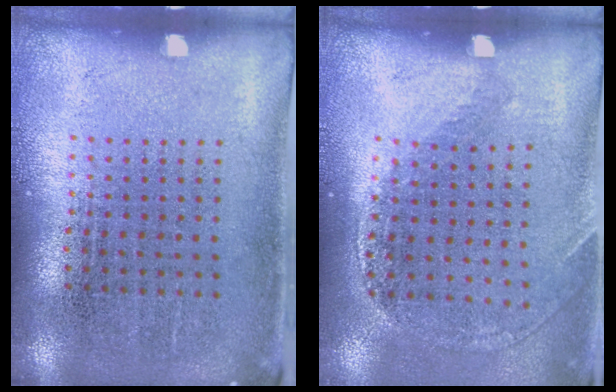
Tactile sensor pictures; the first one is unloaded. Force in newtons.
{"total": 1.2, "press": 1.1, "slide": 0.5}